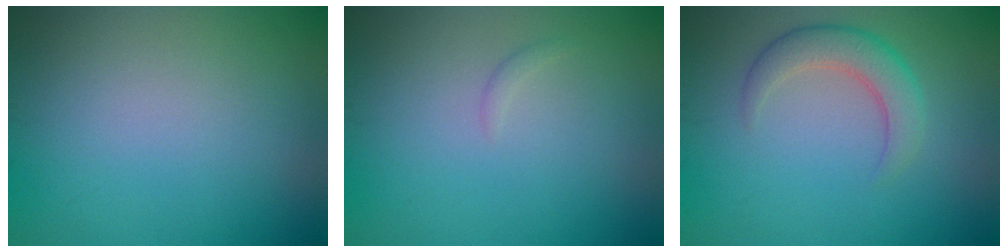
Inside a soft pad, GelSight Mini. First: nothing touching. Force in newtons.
{"total": 0.5, "press": 0.5, "slide": 0.1}
{"total": 3.3, "press": 3.3, "slide": 0.3}